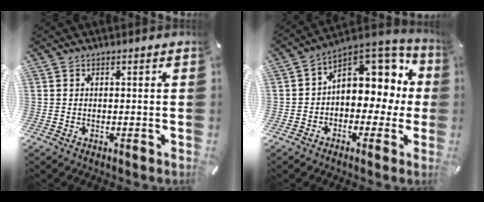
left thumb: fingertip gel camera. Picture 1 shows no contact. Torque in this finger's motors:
{"motor_torque": [0.76, 1.25, 0.80, -0.49, 0.37]}